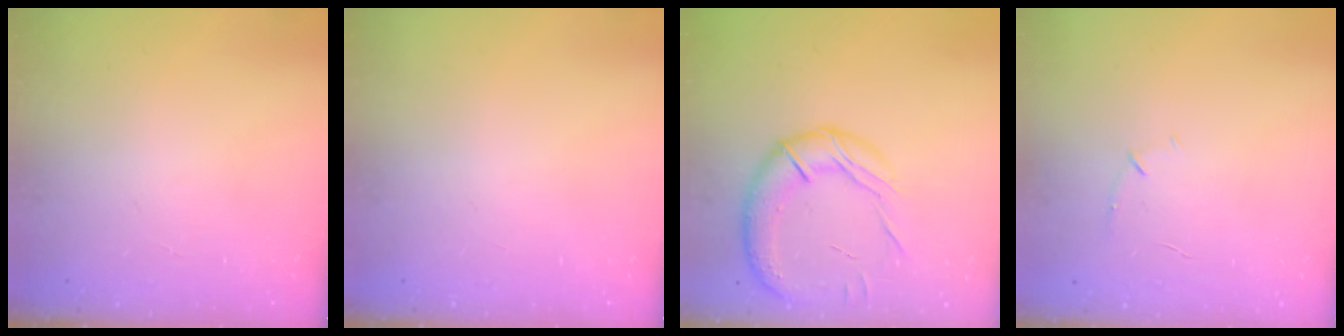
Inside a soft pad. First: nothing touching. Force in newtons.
{"total": 0.0}
{"total": 17.8, "press": 17.6, "slide": 2.9}
{"total": 4.3, "press": 4.2, "slide": 1.1}